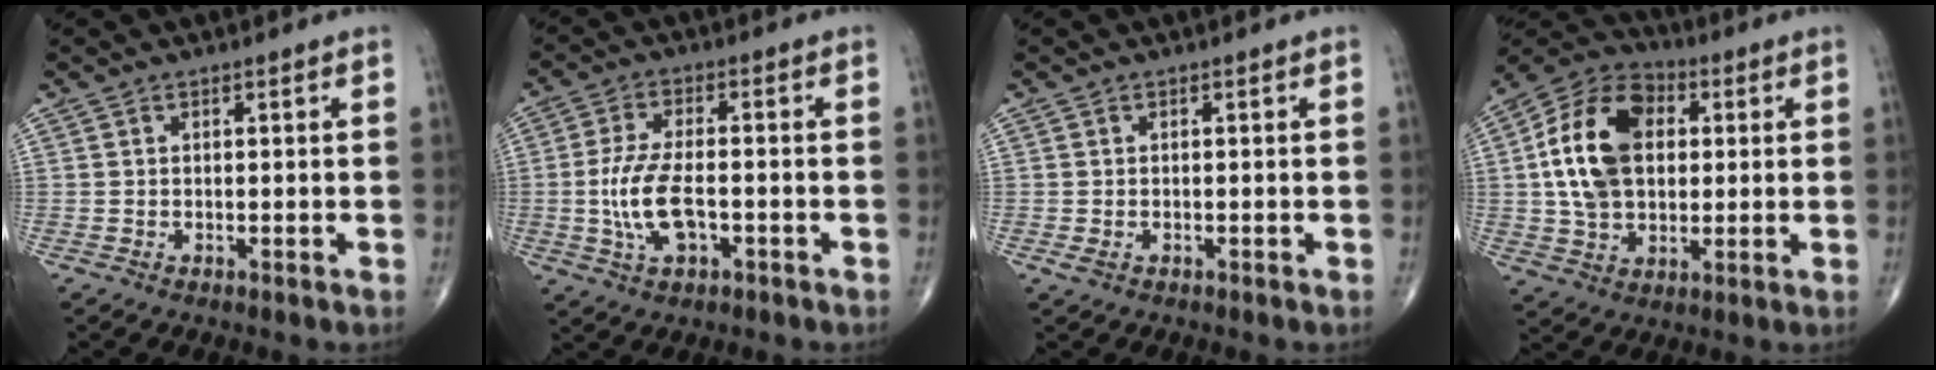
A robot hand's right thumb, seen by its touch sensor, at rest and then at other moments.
{"total": 9.3, "force": [-1.9, 4.3, 8.0], "torque": [-0.170, 0.009, -0.034]}
{"total": 1.2, "force": [-0.4, 0.7, 0.9], "torque": [-0.022, 0.000, -0.005]}
{"total": 17.7, "force": [2.6, 11.9, 12.8], "torque": [-0.216, 0.016, 0.041]}